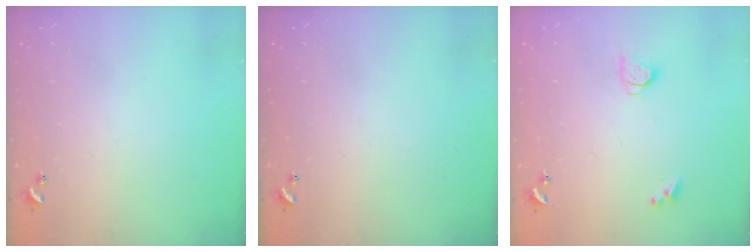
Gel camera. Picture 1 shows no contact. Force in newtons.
{"total": 0.0}
{"total": 2.7, "press": 2.7, "slide": 0.3}